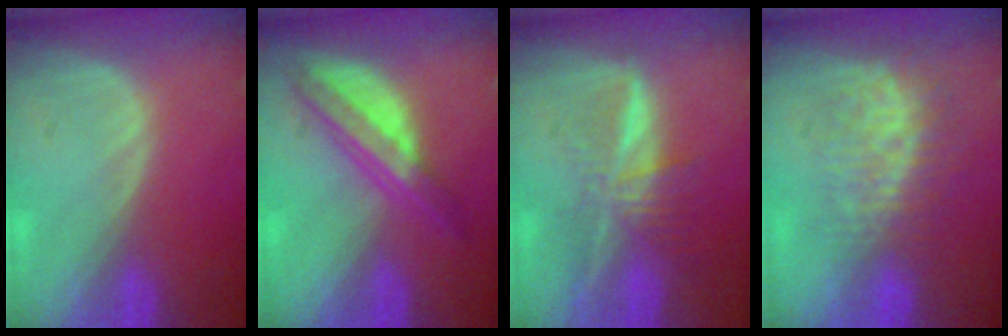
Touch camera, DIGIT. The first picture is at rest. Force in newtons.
{"total": 6.8, "press": 5.8, "slide": 3.6}
{"total": 7.0, "press": 6.0, "slide": 3.7}
{"total": 8.8, "press": 7.4, "slide": 4.7}